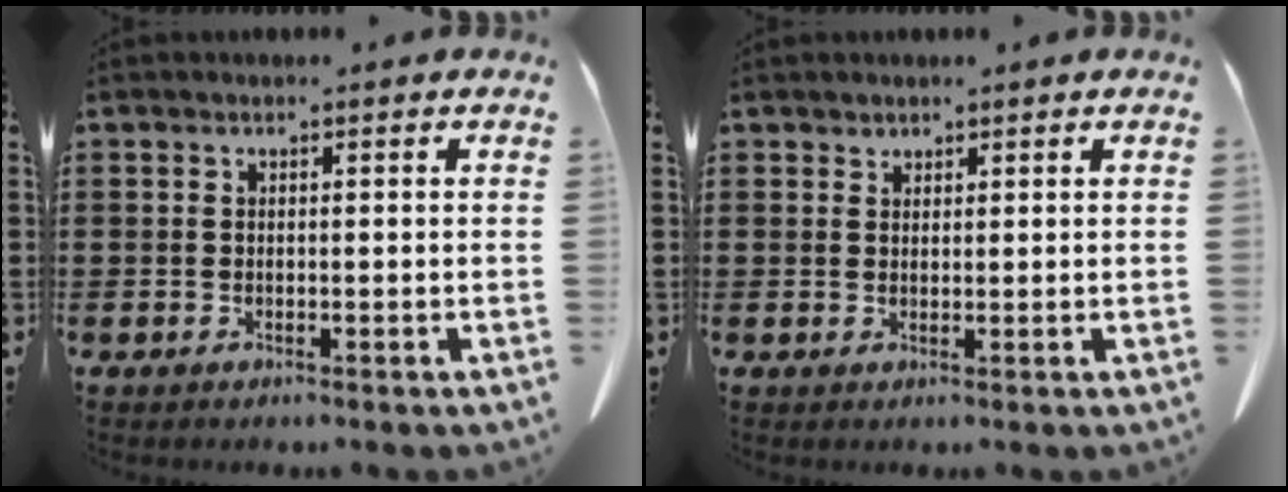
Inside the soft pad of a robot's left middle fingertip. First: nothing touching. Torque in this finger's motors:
{"motor_torque": [-0.19, 0.25, 0.00, 0.01]}